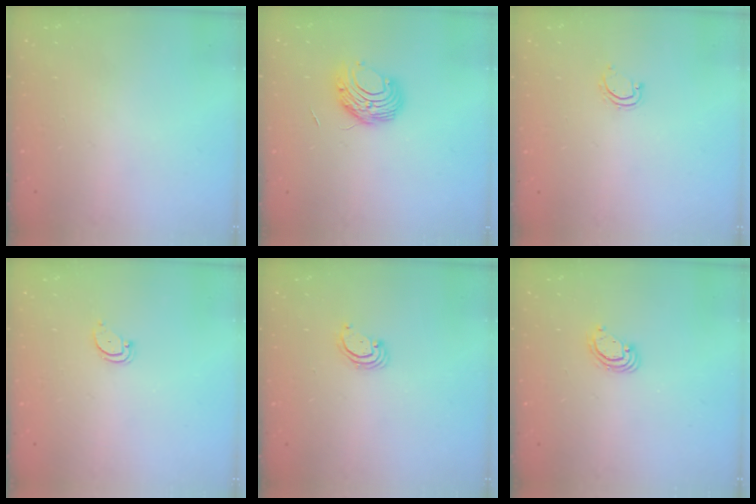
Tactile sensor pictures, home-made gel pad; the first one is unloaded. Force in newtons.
{"total": 9.7, "press": 9.7, "slide": 0.9}
{"total": 3.0, "press": 3.0, "slide": 0.2}
{"total": 2.4, "press": 2.4, "slide": 0.2}
{"total": 2.3, "press": 2.3, "slide": 0.2}
{"total": 3.9, "press": 3.8, "slide": 0.4}